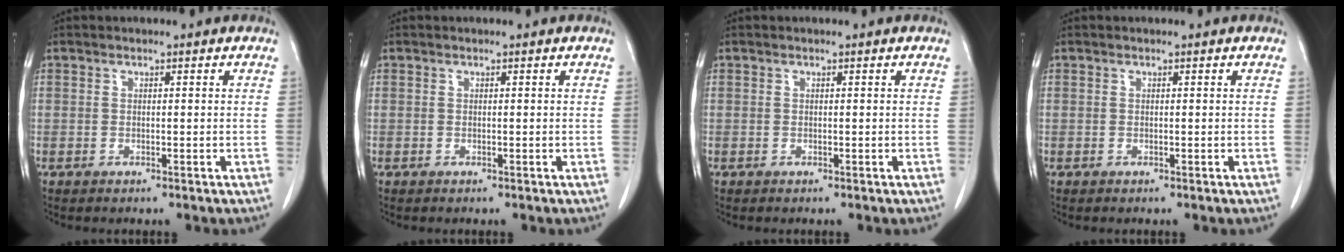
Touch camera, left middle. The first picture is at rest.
{"total": 0.0}
{"total": 0.0}
{"total": 0.0}